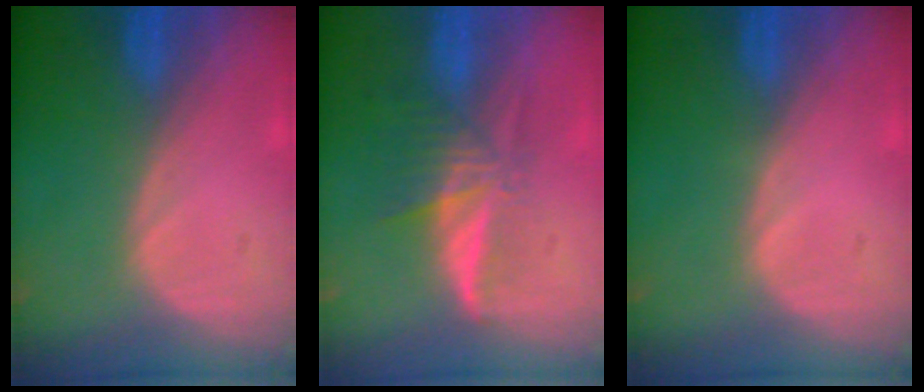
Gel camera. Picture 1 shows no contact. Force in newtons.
{"total": 5.9, "press": 5.4, "slide": 2.4}
{"total": 0.0}